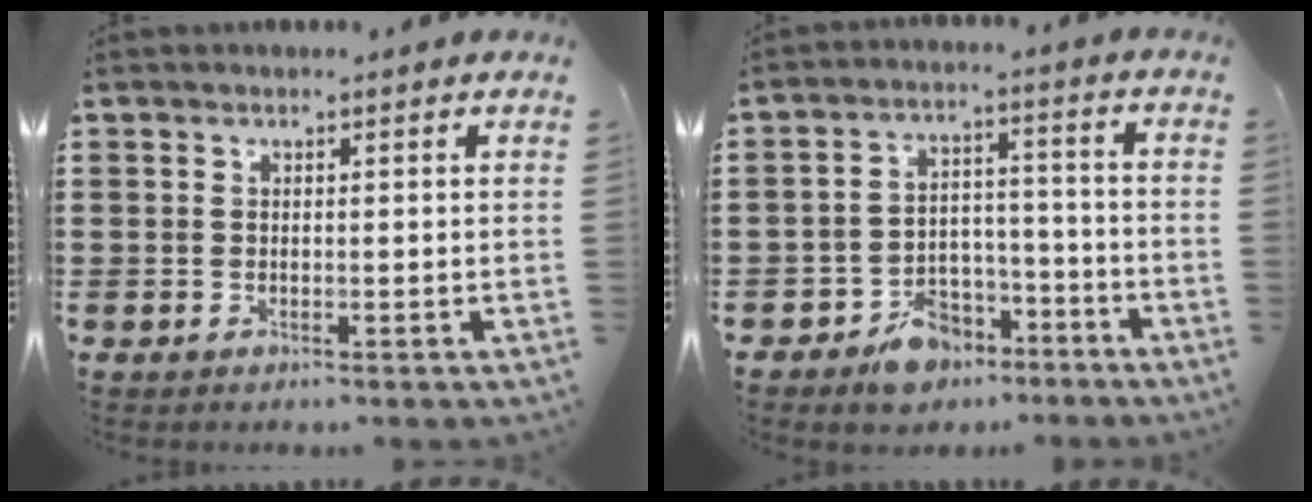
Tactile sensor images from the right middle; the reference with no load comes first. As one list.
[{"total": 7.4, "force": [-6.0, 3.8, 1.8], "torque": [-0.024, 0.038, -0.113]}]